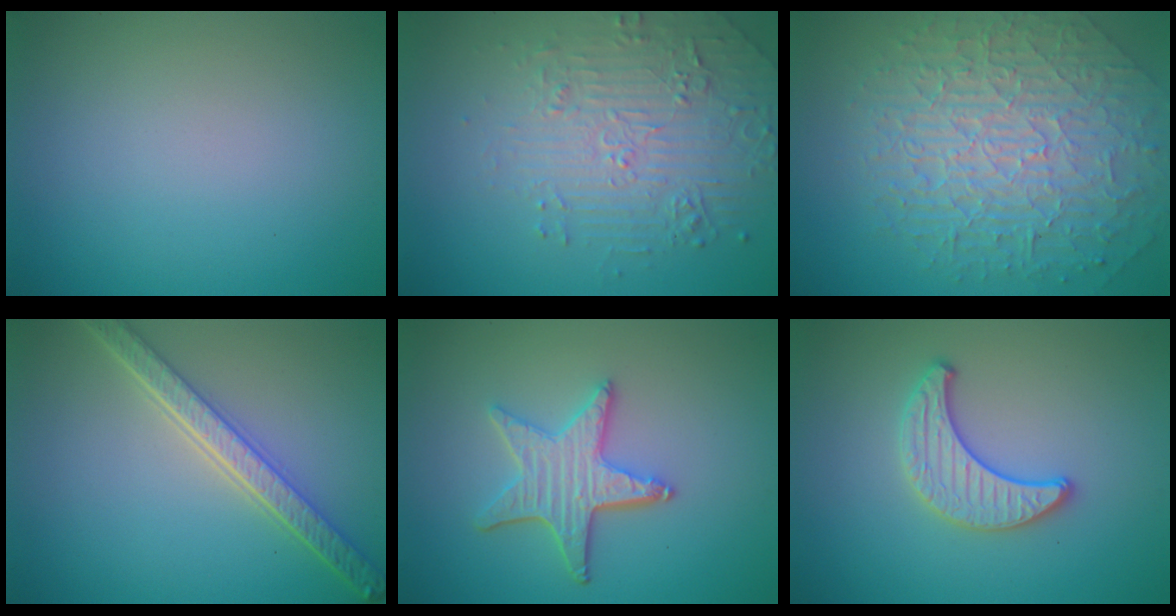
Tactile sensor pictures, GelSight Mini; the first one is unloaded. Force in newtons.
{"total": 5.0, "press": 3.7, "slide": 3.4}
{"total": 10.1, "press": 6.6, "slide": 7.6}
{"total": 5.2, "press": 4.0, "slide": 3.3}
{"total": 4.3, "press": 3.7, "slide": 2.3}
{"total": 3.0, "press": 3.0, "slide": 0.5}